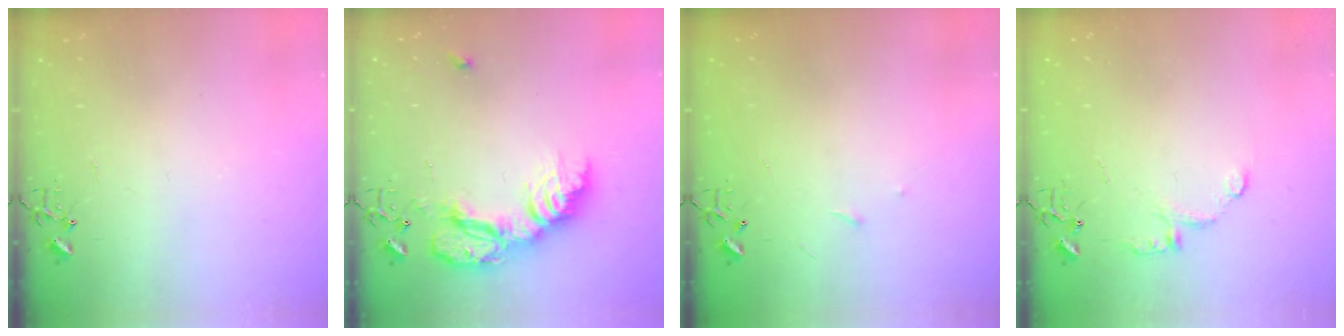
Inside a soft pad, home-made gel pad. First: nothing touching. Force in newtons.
{"total": 18.8, "press": 18.7, "slide": 1.9}
{"total": 3.3, "press": 3.3, "slide": 0.5}
{"total": 7.2, "press": 7.1, "slide": 0.8}